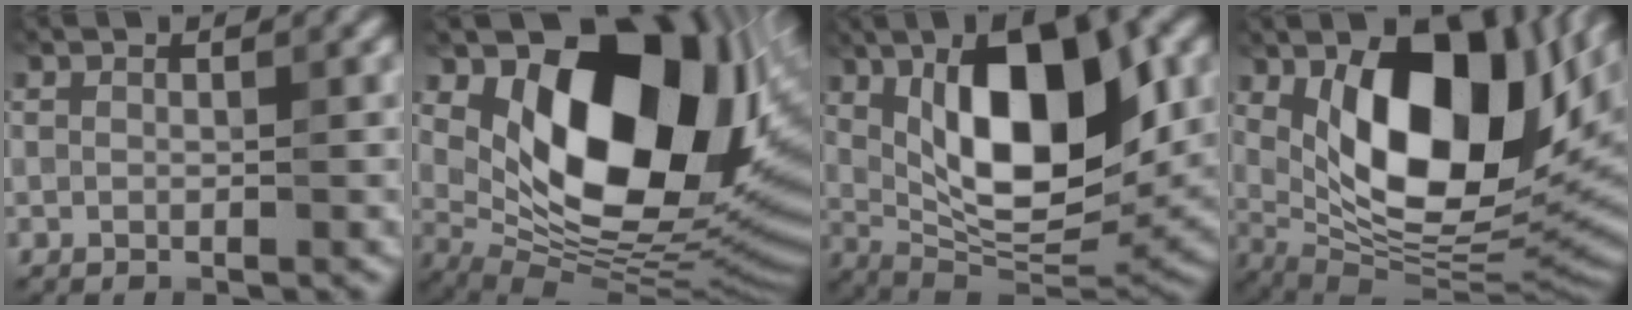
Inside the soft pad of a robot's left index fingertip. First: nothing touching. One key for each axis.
{"total": 16.4, "fx": 4.7, "fy": 9.6, "fz": 12.5, "tx": -0.164, "ty": -0.020, "tz": 0.089}
{"total": 13.6, "fx": 3.5, "fy": 5.4, "fz": 12.0, "tx": -0.171, "ty": 0.004, "tz": 0.054}
{"total": 16.2, "fx": 4.1, "fy": 7.6, "fz": 13.6, "tx": -0.196, "ty": -0.013, "tz": 0.065}